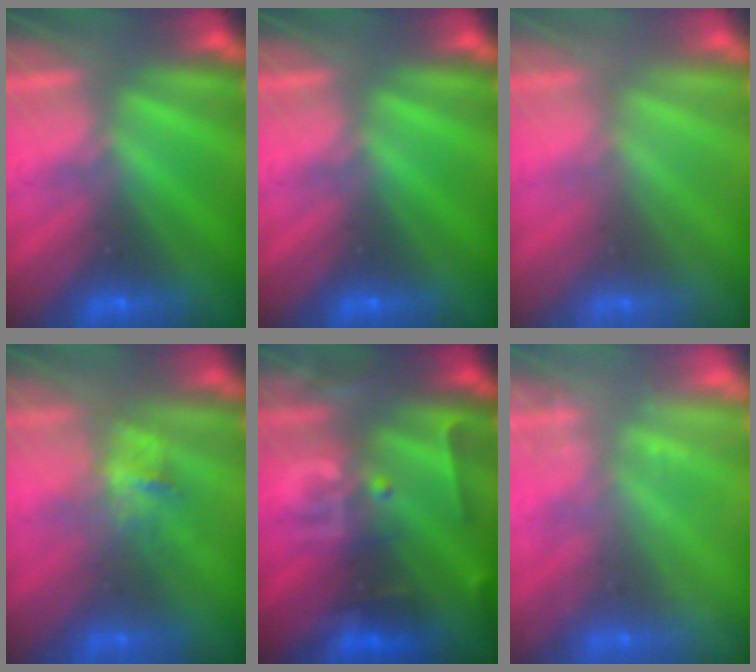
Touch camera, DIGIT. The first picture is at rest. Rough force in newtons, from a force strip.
{"total": 0.0}
{"total": 2.7}
{"total": 2.8}
{"total": 2.9}
{"total": 2.3}